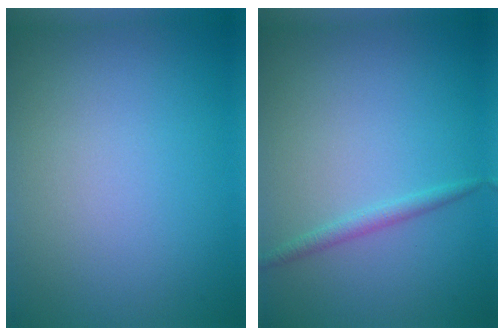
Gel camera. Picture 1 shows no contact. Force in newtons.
{"total": 1.2, "press": 1.2, "slide": 0.1}